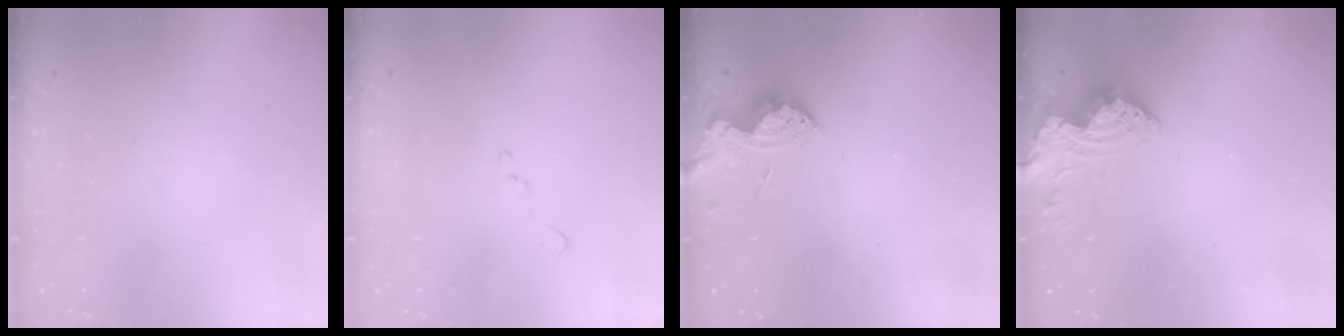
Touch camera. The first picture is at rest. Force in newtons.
{"total": 7.9, "press": 7.9, "slide": 0.8}
{"total": 7.3, "press": 7.2, "slide": 0.7}
{"total": 9.9, "press": 9.8, "slide": 1.1}